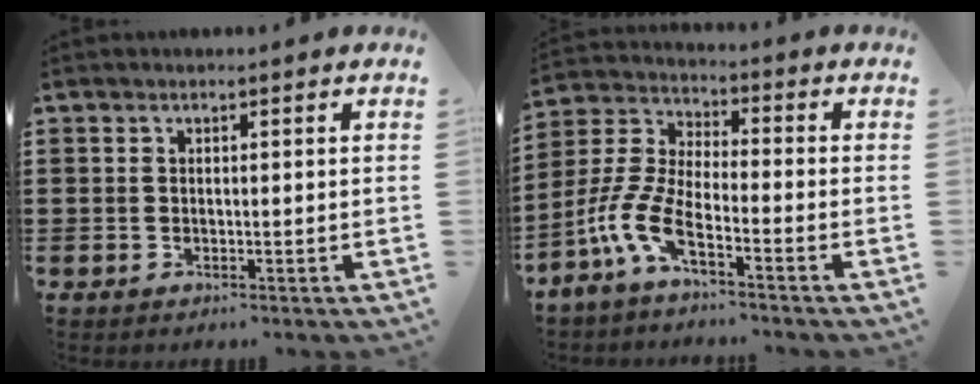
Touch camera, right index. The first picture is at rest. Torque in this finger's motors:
{"motor_torque": [0.75, -0.69, 0.80, 0.21]}